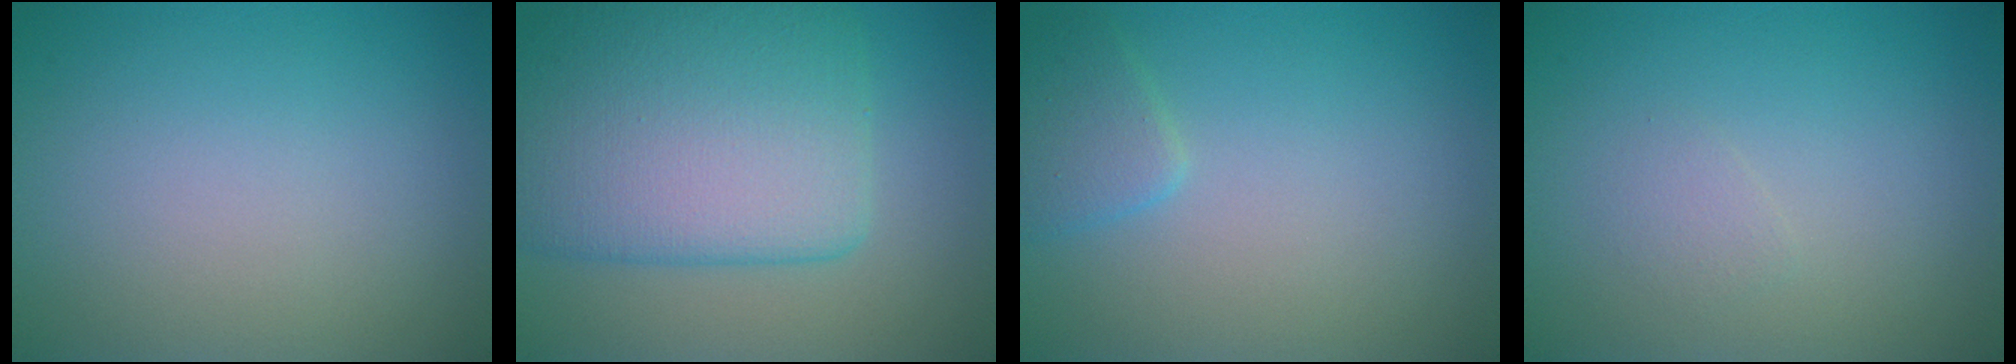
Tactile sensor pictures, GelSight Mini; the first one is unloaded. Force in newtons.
{"total": 9.5, "press": 9.5, "slide": 0.3}
{"total": 1.9, "press": 1.9, "slide": 0.1}
{"total": 0.8, "press": 0.8, "slide": 0.1}